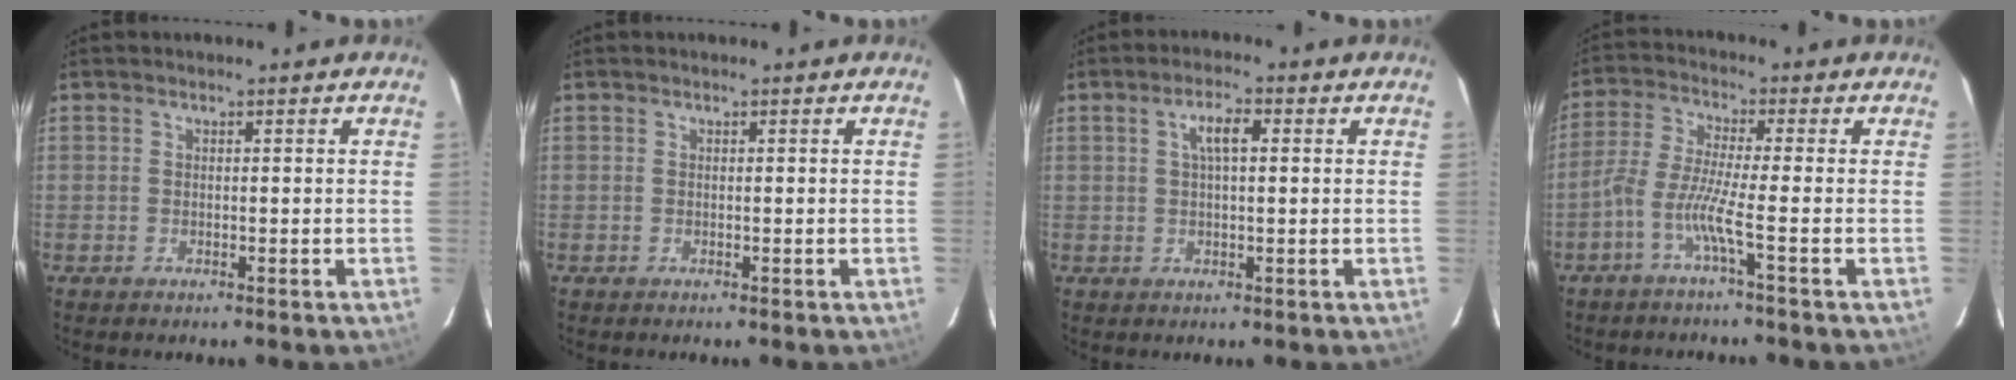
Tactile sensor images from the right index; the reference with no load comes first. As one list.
[{"total": 0.0}, {"total": 4.1, "force": [1.1, 1.1, 3.7], "torque": [-0.070, 0.010, 0.022]}, {"total": 5.5, "force": [-2.5, -0.8, 4.8], "torque": [-0.113, 0.004, -0.052]}]